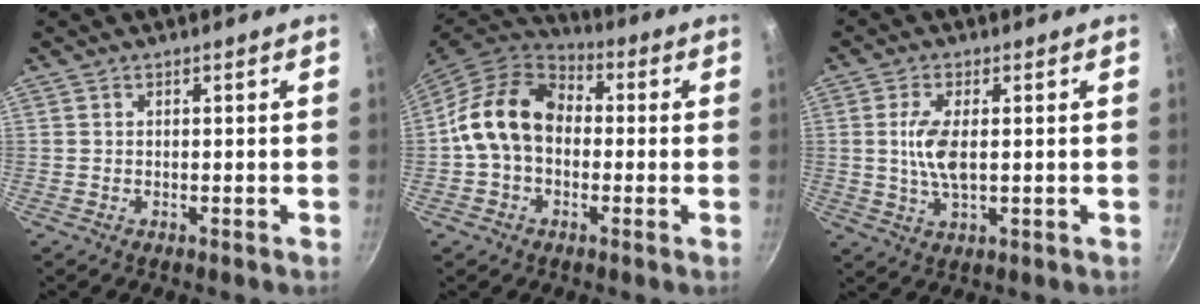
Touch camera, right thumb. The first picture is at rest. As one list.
[{"total": 14.5, "force": [-0.7, 10.7, 9.8], "torque": [-0.168, 0.036, -0.025]}, {"total": 6.4, "force": [0.5, 2.7, 5.8], "torque": [-0.126, -0.007, 0.012]}]